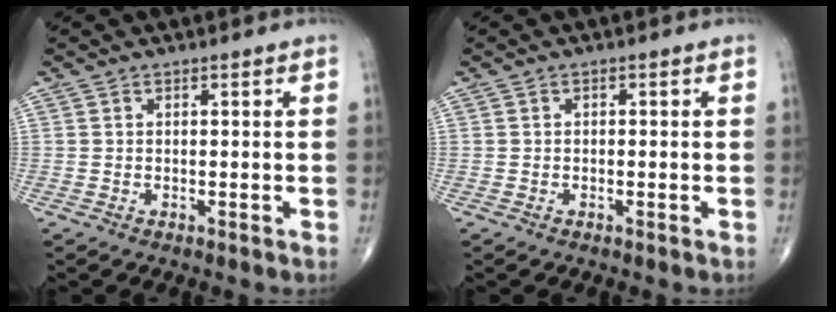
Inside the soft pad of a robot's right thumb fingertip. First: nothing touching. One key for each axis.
{"total": 0.0}